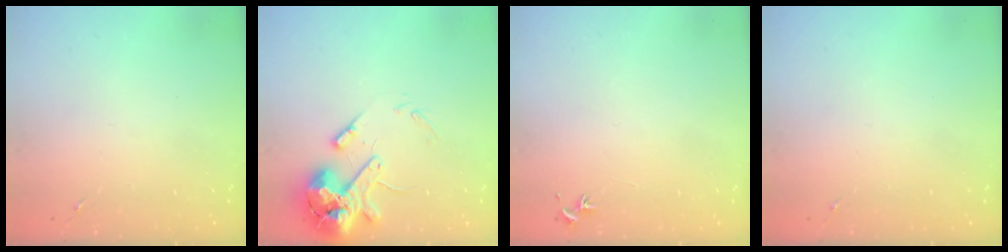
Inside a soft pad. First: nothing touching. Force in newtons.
{"total": 14.0, "press": 13.8, "slide": 2.4}
{"total": 0.8, "press": 0.7, "slide": 0.3}
{"total": 0.0}